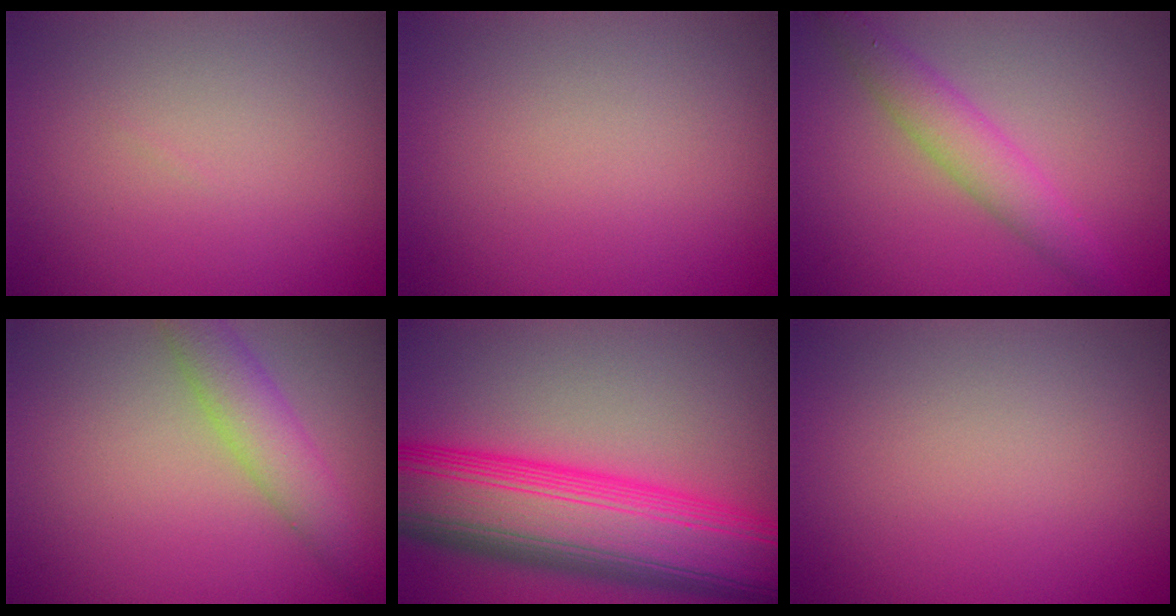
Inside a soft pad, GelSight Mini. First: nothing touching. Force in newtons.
{"total": 0.0}
{"total": 3.3, "press": 3.3, "slide": 0.0}
{"total": 3.7, "press": 3.7, "slide": 0.2}
{"total": 13.8, "press": 13.8, "slide": 0.3}
{"total": 0.0}